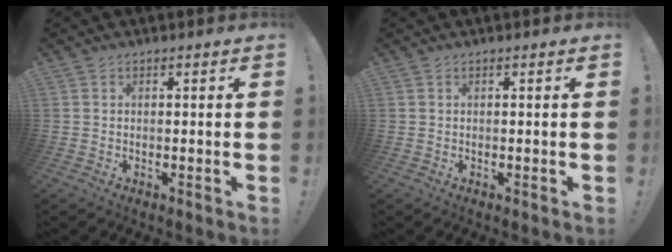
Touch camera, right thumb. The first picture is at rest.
{"total": 0.0}